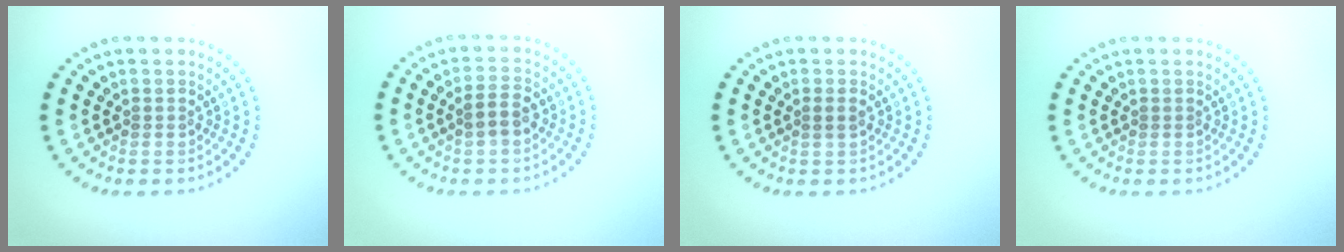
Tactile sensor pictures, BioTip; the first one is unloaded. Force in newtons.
{"total": 1.8, "press": 1.7, "slide": 0.5}
{"total": 0.9, "press": 0.8, "slide": 0.4}
{"total": 0.0}